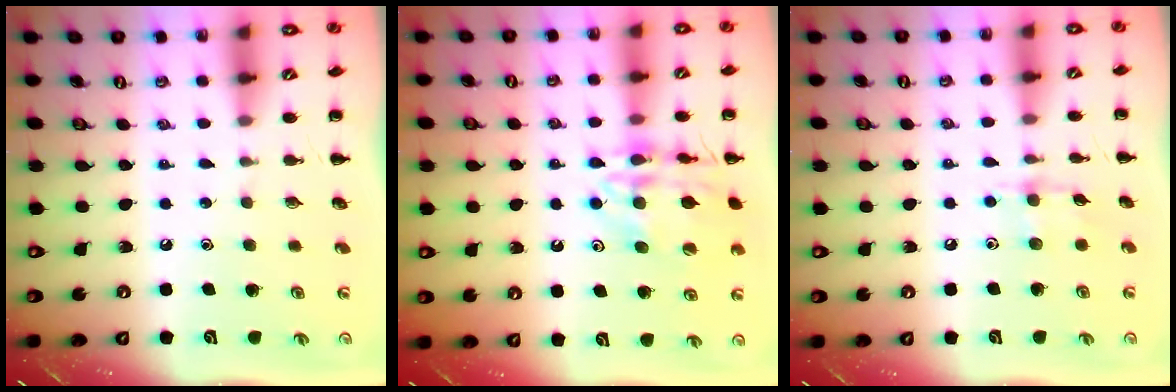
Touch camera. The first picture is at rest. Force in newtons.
{"total": 16.0, "press": 16.0, "slide": 1.7}
{"total": 5.2, "press": 5.1, "slide": 0.8}